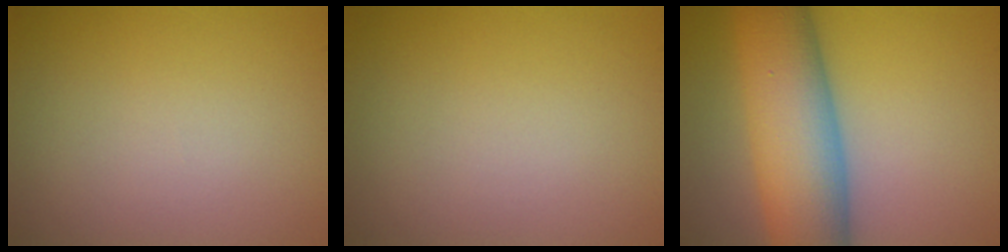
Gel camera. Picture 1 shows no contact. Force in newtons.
{"total": 0.0}
{"total": 10.5, "press": 10.5, "slide": 0.2}